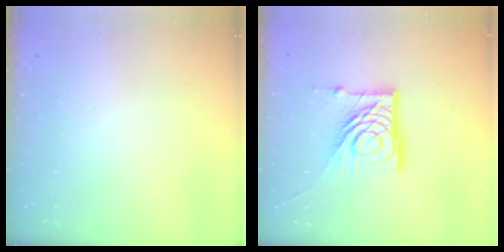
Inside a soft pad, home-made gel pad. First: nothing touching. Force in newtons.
{"total": 15.9, "press": 15.8, "slide": 1.4}